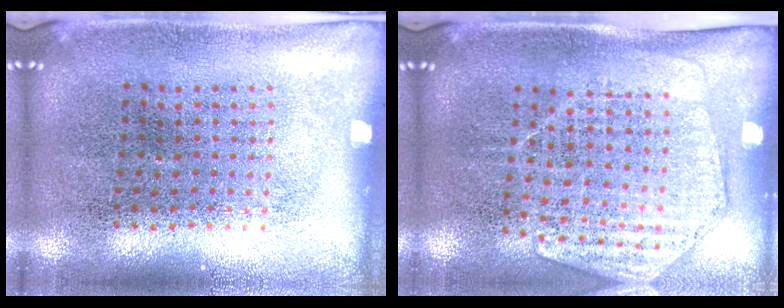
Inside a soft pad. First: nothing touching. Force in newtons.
{"total": 1.6, "press": 1.5, "slide": 0.6}